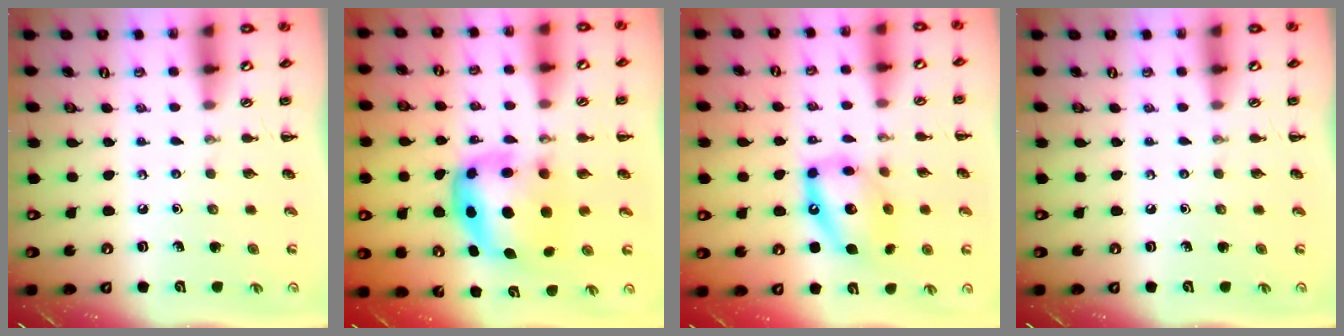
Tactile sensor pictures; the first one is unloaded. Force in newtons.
{"total": 7.0, "press": 6.8, "slide": 1.6}
{"total": 13.0, "press": 12.5, "slide": 3.5}
{"total": 0.0}